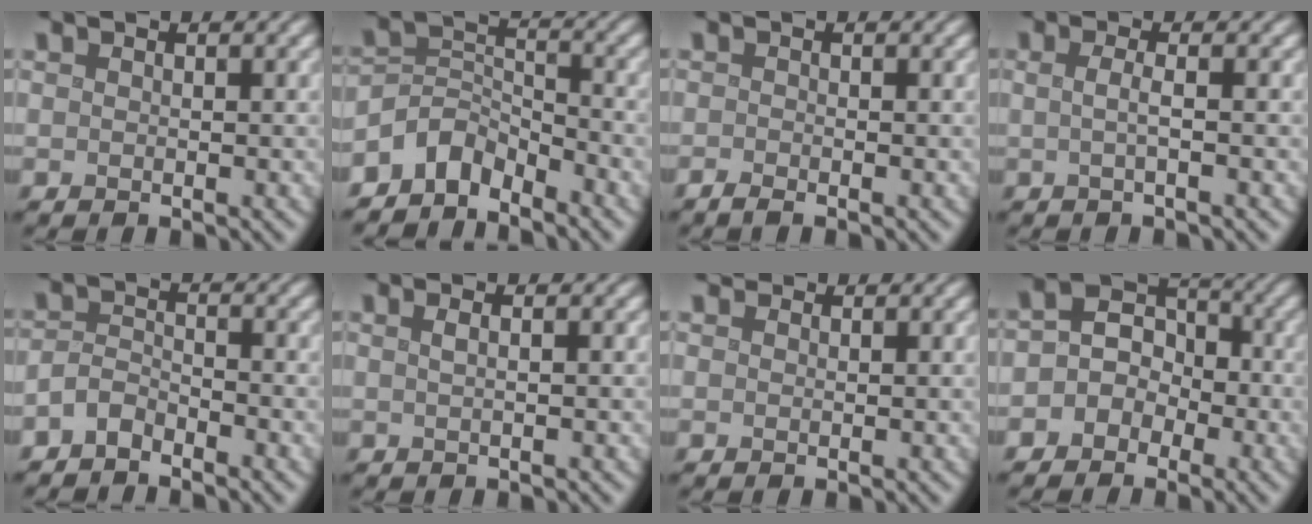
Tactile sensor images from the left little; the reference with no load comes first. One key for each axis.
{"total": 4.1, "fx": -3.3, "fy": 2.0, "fz": 1.3, "tx": -0.017, "ty": 0.007, "tz": -0.074}
{"total": 1.0, "fx": -0.8, "fy": 0.1, "fz": 0.7, "tx": -0.012, "ty": -0.007, "tz": -0.017}
{"total": 1.8, "fx": -0.1, "fy": 0.5, "fz": 1.7, "tx": -0.028, "ty": -0.001, "tz": -0.007}
{"total": 2.1, "fx": -1.7, "fy": 0.8, "fz": 0.9, "tx": -0.020, "ty": 0.005, "tz": -0.041}
{"total": 1.7, "fx": 0.5, "fy": 0.8, "fz": 1.5, "tx": -0.015, "ty": -0.001, "tz": -0.003}
{"total": 1.0, "fx": 0.9, "fy": 0.3, "fz": 0.2, "tx": -0.007, "ty": -0.002, "tz": 0.011}
{"total": 4.2, "fx": -1.2, "fy": 3.6, "fz": 1.9, "tx": 0.001, "ty": 0.013, "tz": -0.034}